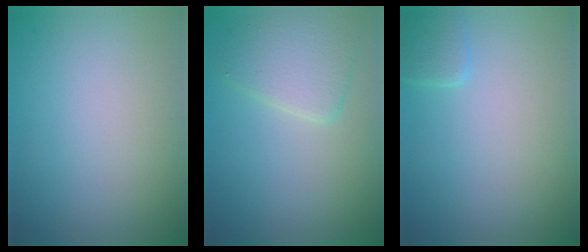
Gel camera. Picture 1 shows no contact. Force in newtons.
{"total": 3.4, "press": 3.4, "slide": 0.1}
{"total": 1.3, "press": 1.3, "slide": 0.1}